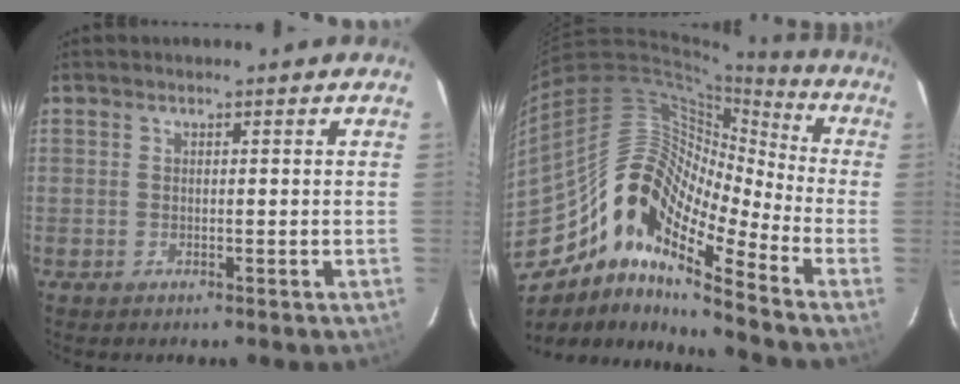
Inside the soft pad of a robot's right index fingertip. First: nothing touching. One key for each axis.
{"total": 15.3, "fx": -10.0, "fy": 4.9, "fz": 10.4, "tx": -0.161, "ty": 0.008, "tz": -0.208}